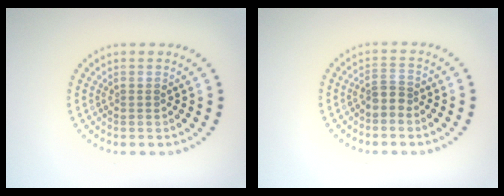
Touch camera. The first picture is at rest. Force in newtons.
{"total": 1.7, "press": 1.2, "slide": 1.2}